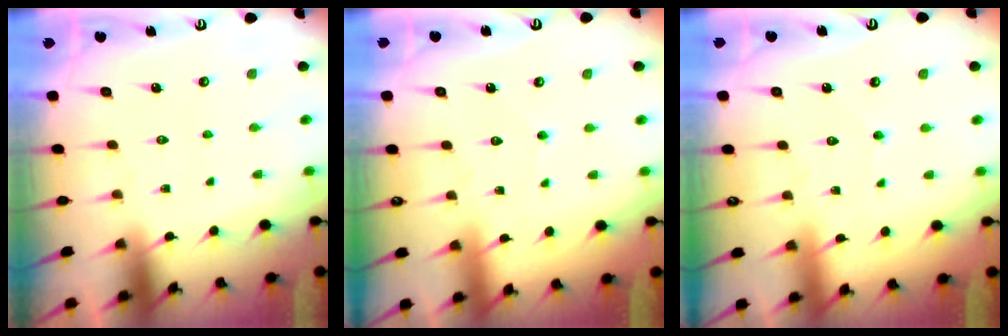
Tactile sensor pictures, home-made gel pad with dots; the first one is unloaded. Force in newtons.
{"total": 2.8, "press": 2.7, "slide": 0.4}
{"total": 2.8, "press": 2.7, "slide": 0.4}